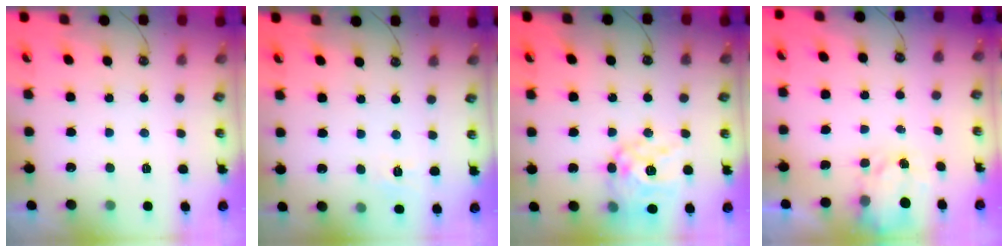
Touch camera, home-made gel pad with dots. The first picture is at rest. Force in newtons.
{"total": 2.5, "press": 2.5, "slide": 0.5}
{"total": 13.4, "press": 13.4, "slide": 1.3}
{"total": 2.6, "press": 2.6, "slide": 0.4}